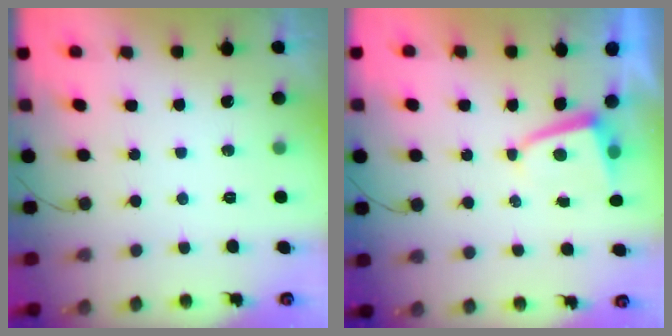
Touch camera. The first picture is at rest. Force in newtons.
{"total": 2.0, "press": 1.9, "slide": 0.3}